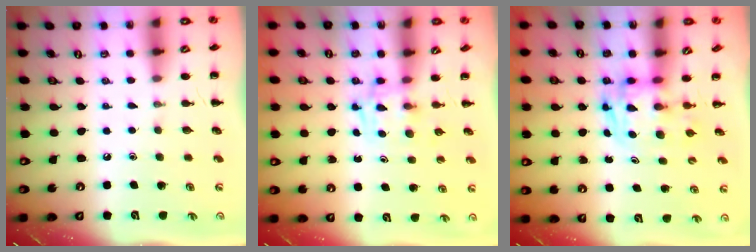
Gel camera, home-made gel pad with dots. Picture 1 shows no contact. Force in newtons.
{"total": 4.0, "press": 3.9, "slide": 0.5}
{"total": 2.9, "press": 2.9, "slide": 0.5}